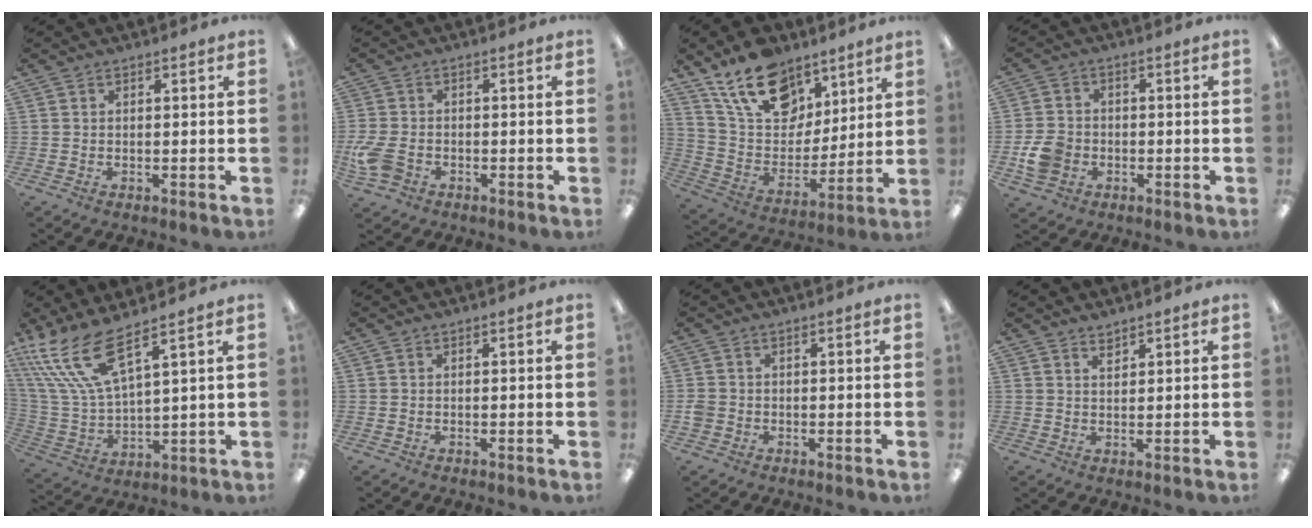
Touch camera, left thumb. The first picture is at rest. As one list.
[{"total": 5.9, "force": [-2.5, 4.0, 3.6], "torque": [-0.094, 0.004, -0.051]}, {"total": 18.7, "force": [12.1, 11.3, 8.6], "torque": [-0.157, -0.055, 0.226]}, {"total": 6.6, "force": [-2.2, 5.4, 3.2], "torque": [-0.062, 0.009, -0.040]}, {"total": 15.6, "force": [9.8, 5.1, 11.0], "torque": [-0.260, -0.047, 0.175]}, {"total": 0.0}, {"total": 1.8, "force": [-0.7, 1.6, 0.7], "torque": [-0.011, 0.002, -0.013]}, {"total": 1.8, "force": [1.7, 0.5, 0.3], "torque": [0.000, -0.006, 0.031]}]